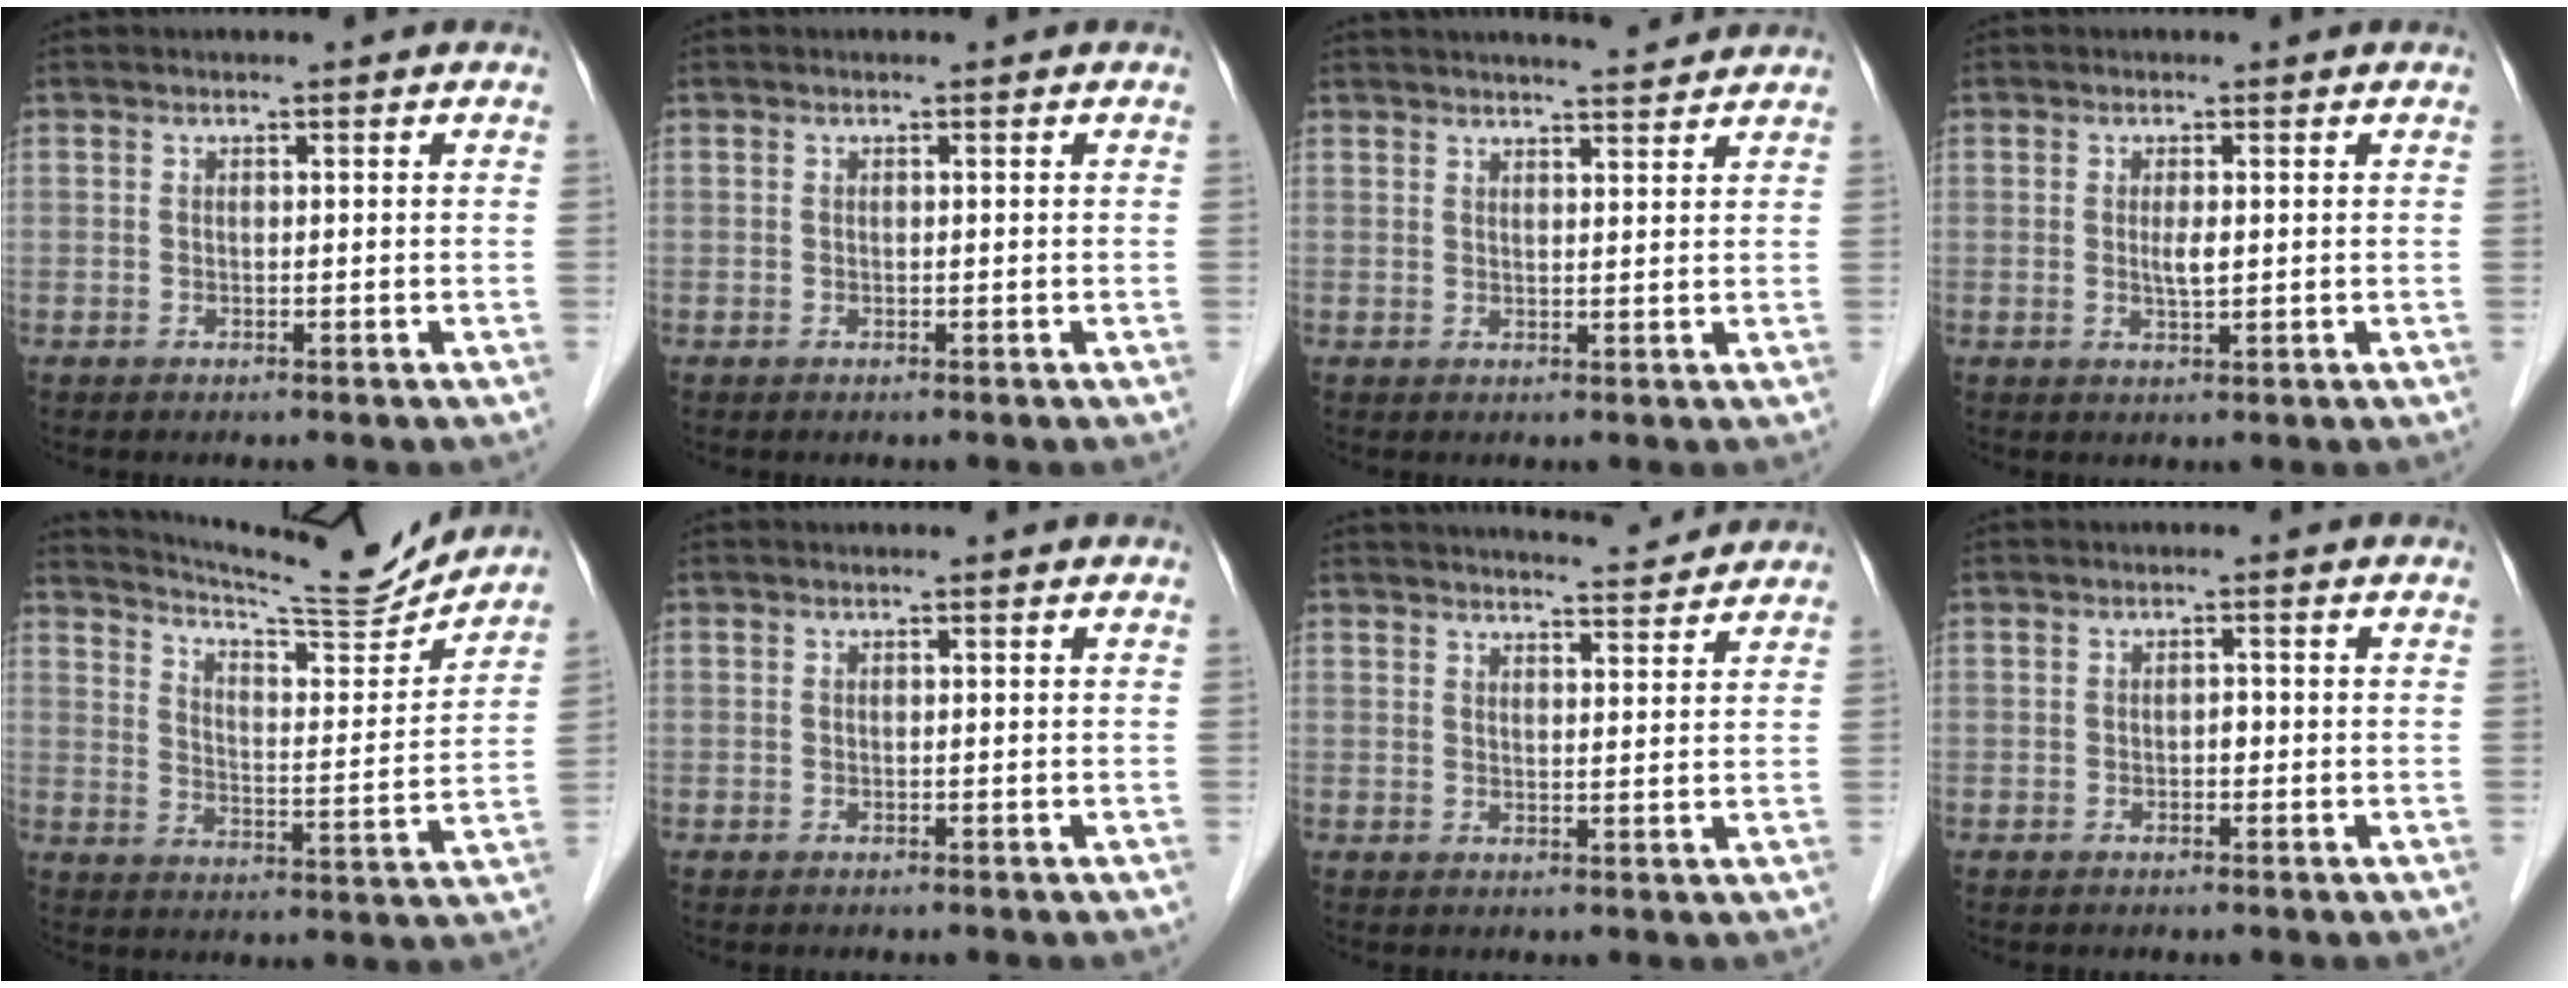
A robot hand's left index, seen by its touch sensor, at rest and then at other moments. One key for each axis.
{"total": 0.0}
{"total": 6.3, "fx": 5.9, "fy": 0.4, "fz": 2.2, "tx": -0.035, "ty": 0.016, "tz": 0.076}
{"total": 1.9, "fx": 0.2, "fy": 0.3, "fz": 1.9, "tx": -0.038, "ty": -0.002, "tz": 0.004}
{"total": 15.9, "fx": 15.3, "fy": -0.1, "fz": 4.1, "tx": -0.079, "ty": -0.039, "tz": 0.221}
{"total": 0.0}
{"total": 7.9, "fx": 7.7, "fy": 0.4, "fz": 1.8, "tx": -0.028, "ty": 0.008, "tz": 0.099}
{"total": 0.9, "fx": -0.3, "fy": 0.5, "fz": 0.7, "tx": -0.007, "ty": 0.004, "tz": -0.006}